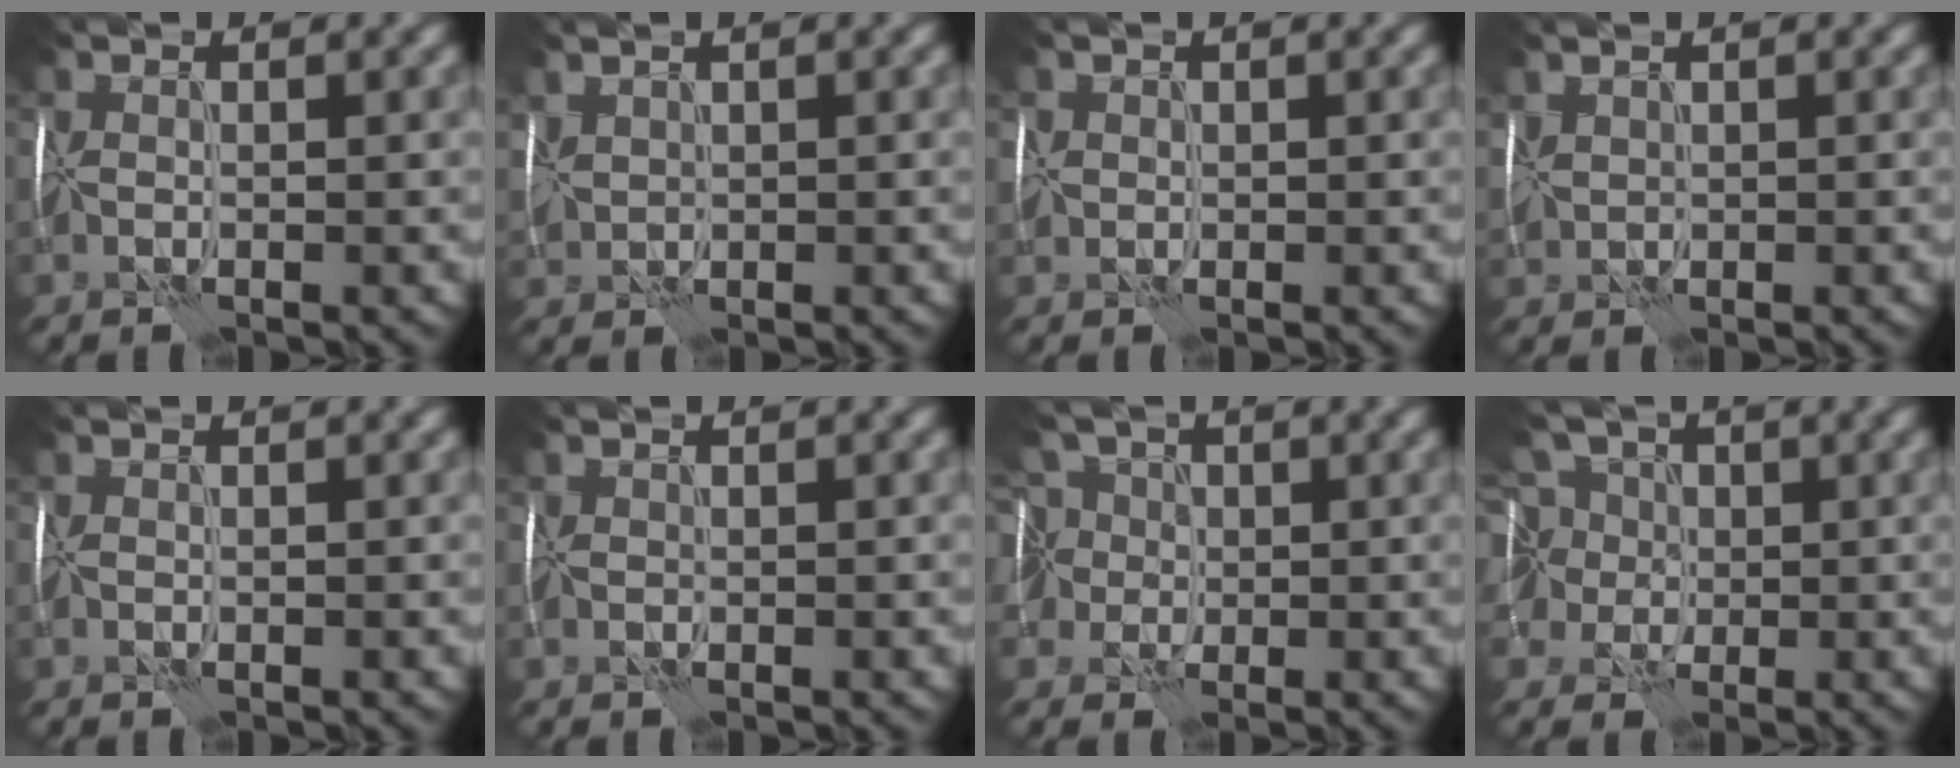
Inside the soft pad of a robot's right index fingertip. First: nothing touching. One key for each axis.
{"total": 2.1, "fx": 1.0, "fy": 1.4, "fz": 1.3, "tx": -0.041, "ty": 0.007, "tz": 0.023}
{"total": 1.2, "fx": 0.1, "fy": 1.2, "fz": 0.1, "tx": -0.002, "ty": 0.001, "tz": 0.001}
{"total": 1.7, "fx": 0.8, "fy": 1.1, "fz": 0.9, "tx": -0.032, "ty": 0.007, "tz": 0.020}
{"total": 0.0}
{"total": 0.0}
{"total": 8.4, "fx": 2.0, "fy": 6.4, "fz": 5.1, "tx": -0.085, "ty": 0.030, "tz": -0.011}
{"total": 9.4, "fx": 2.4, "fy": 7.3, "fz": 5.5, "tx": -0.087, "ty": 0.030, "tz": -0.006}